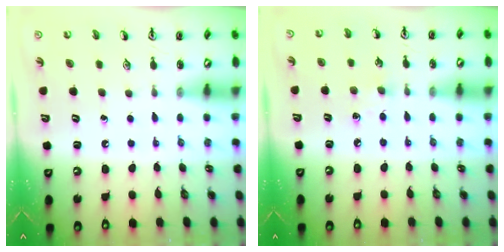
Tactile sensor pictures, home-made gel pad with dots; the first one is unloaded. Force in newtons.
{"total": 4.3, "press": 4.3, "slide": 0.6}